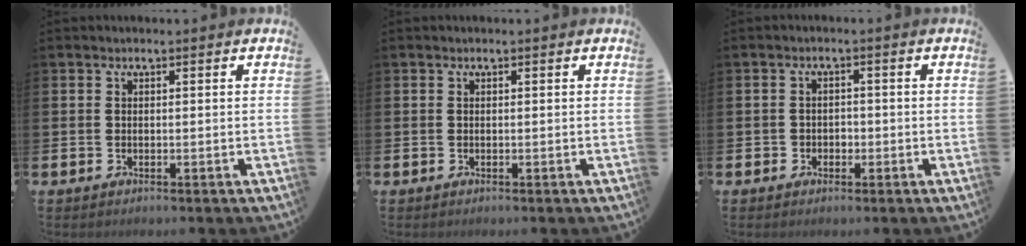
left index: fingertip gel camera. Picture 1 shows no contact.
{"total": 0.0}
{"total": 1.6, "force": [-0.6, 1.5, 0.3], "torque": [-0.002, 0.000, -0.018]}